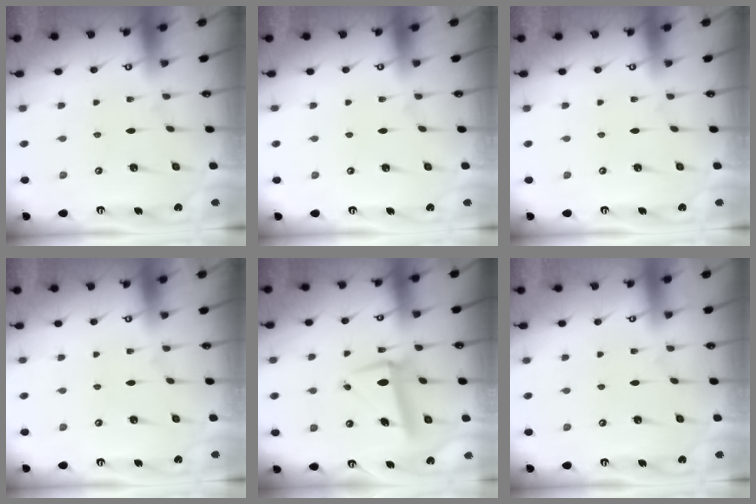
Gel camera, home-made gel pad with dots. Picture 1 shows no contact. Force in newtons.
{"total": 0.0}
{"total": 0.0}
{"total": 0.0}
{"total": 9.7, "press": 9.5, "slide": 1.7}
{"total": 0.0}